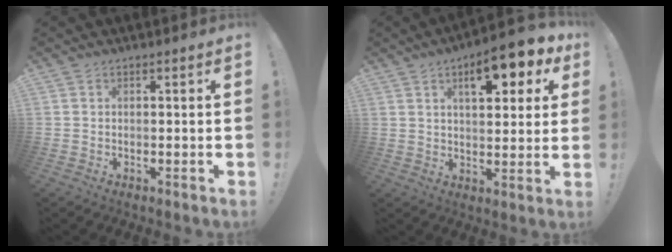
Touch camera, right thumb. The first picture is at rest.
{"total": 12.7, "force": [6.1, 4.7, 10.0], "torque": [-0.135, -0.026, 0.099]}